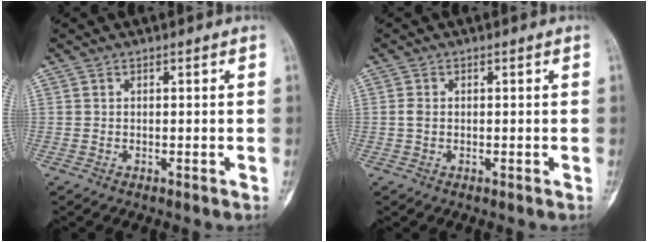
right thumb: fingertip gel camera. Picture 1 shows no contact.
{"total": 1.3, "force": [0.0, 0.9, 0.9], "torque": [-0.020, 0.000, -0.001]}